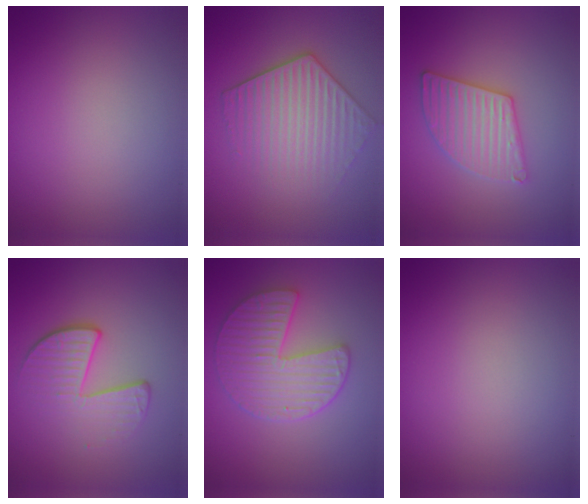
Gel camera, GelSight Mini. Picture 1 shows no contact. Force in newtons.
{"total": 4.5, "press": 3.9, "slide": 2.4}
{"total": 3.4, "press": 3.4, "slide": 0.4}
{"total": 4.1, "press": 2.7, "slide": 3.2}
{"total": 5.2, "press": 4.4, "slide": 2.8}
{"total": 0.0}